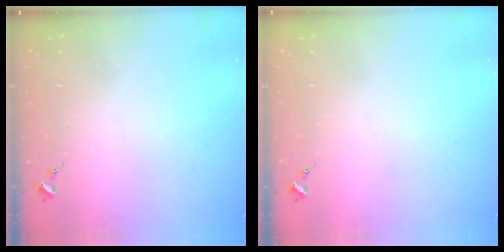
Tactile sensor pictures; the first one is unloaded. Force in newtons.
{"total": 0.0}